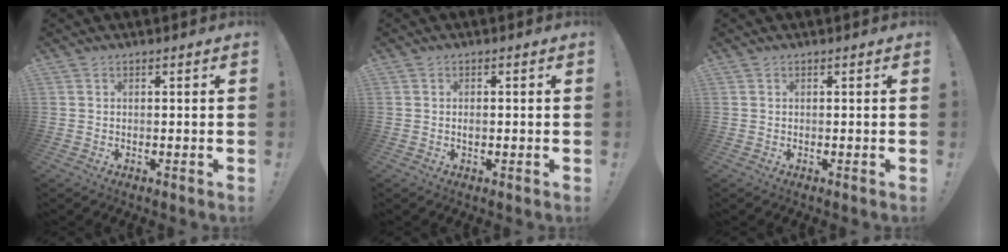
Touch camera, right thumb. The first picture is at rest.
{"total": 1.0, "force": [-0.4, 0.6, 0.7], "torque": [-0.020, 0.005, -0.006]}
{"total": 0.0}